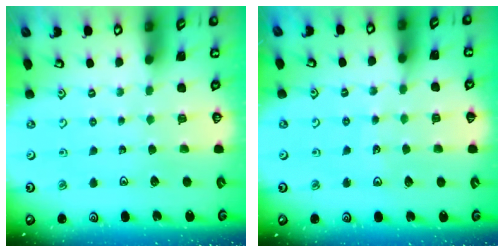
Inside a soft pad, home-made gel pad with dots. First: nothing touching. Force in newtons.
{"total": 5.5, "press": 5.2, "slide": 1.8}